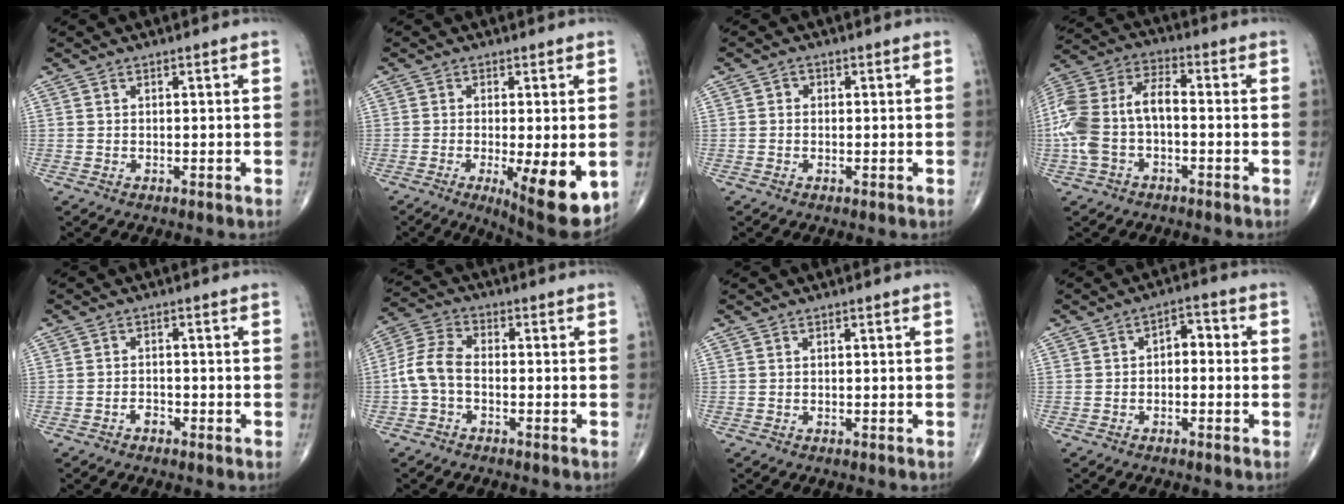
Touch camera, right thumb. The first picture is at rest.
{"total": 12.2, "force": [-3.1, 3.5, 11.3], "torque": [-0.162, -0.026, -0.038]}
{"total": 1.1, "force": [-0.1, 1.0, 0.5], "torque": [0.001, 0.003, -0.006]}
{"total": 14.3, "force": [-2.2, 7.9, 11.6], "torque": [-0.261, 0.040, -0.046]}
{"total": 1.6, "force": [-1.1, 1.0, 0.7], "torque": [-0.008, 0.004, -0.022]}
{"total": 6.7, "force": [-1.5, 3.9, 5.2], "torque": [-0.113, 0.022, -0.042]}
{"total": 0.0}
{"total": 3.9, "force": [-0.4, 2.5, 3.0], "torque": [-0.027, 0.021, -0.018]}